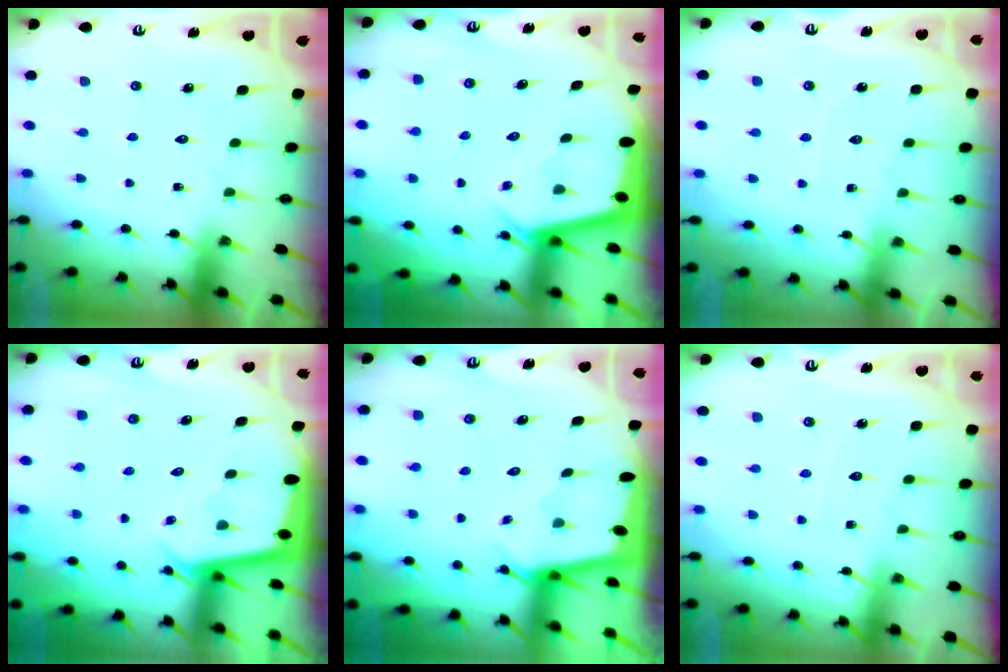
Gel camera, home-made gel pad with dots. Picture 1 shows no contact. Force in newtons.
{"total": 3.1, "press": 3.1, "slide": 0.4}
{"total": 2.7, "press": 2.6, "slide": 0.3}
{"total": 2.4, "press": 2.4, "slide": 0.1}
{"total": 1.7, "press": 1.7, "slide": 0.2}
{"total": 2.3, "press": 2.2, "slide": 0.3}